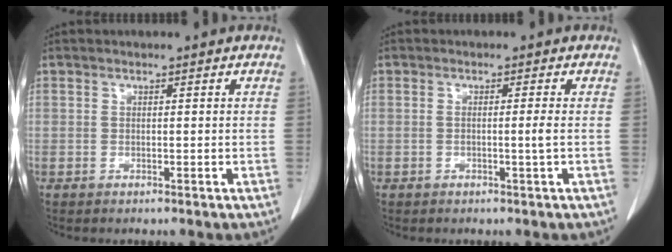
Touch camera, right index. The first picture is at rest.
{"total": 1.4, "force": [-0.1, -0.5, 1.3], "torque": [-0.017, 0.000, -0.001]}